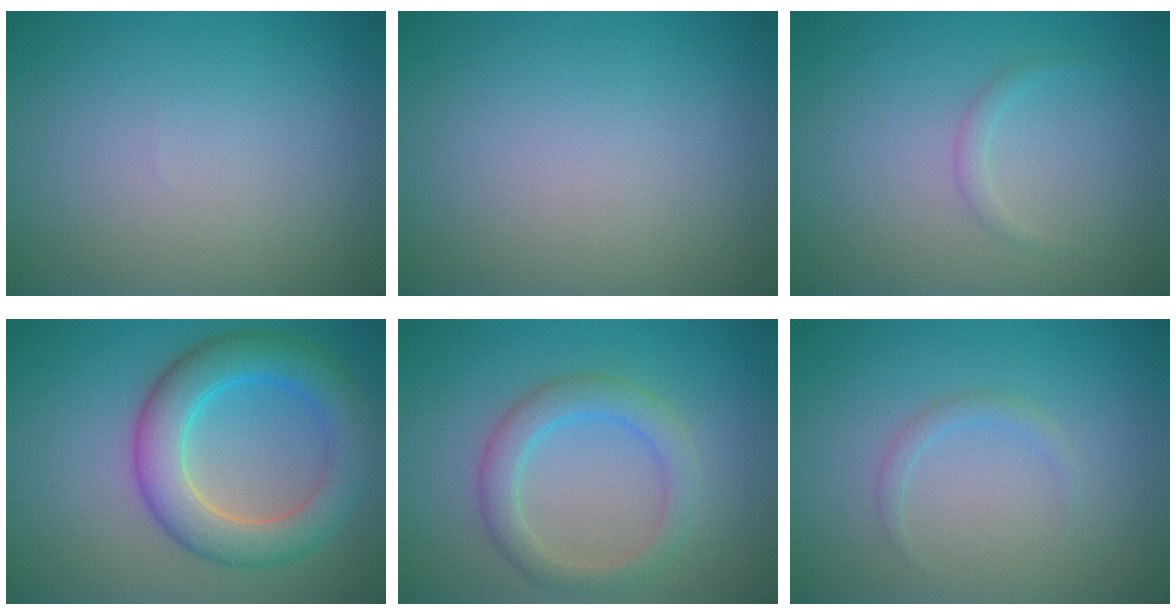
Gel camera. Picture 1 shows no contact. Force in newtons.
{"total": 0.0}
{"total": 0.8, "press": 0.8, "slide": 0.1}
{"total": 6.5, "press": 6.5, "slide": 0.4}
{"total": 3.2, "press": 3.2, "slide": 0.0}
{"total": 1.0, "press": 1.0, "slide": 0.0}